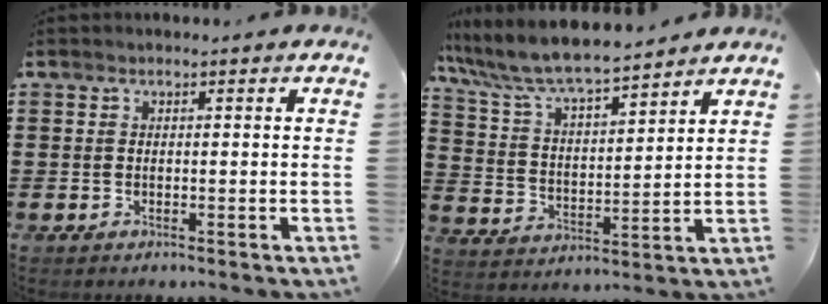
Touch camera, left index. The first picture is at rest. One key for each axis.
{"total": 7.6, "fx": 7.0, "fy": 0.9, "fz": 2.8, "tx": -0.085, "ty": -0.039, "tz": 0.121}